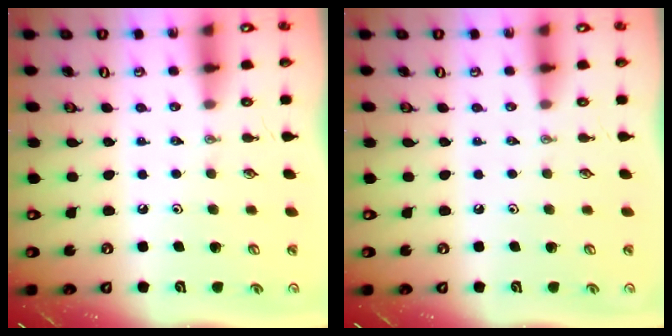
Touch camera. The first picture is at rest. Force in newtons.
{"total": 0.0}